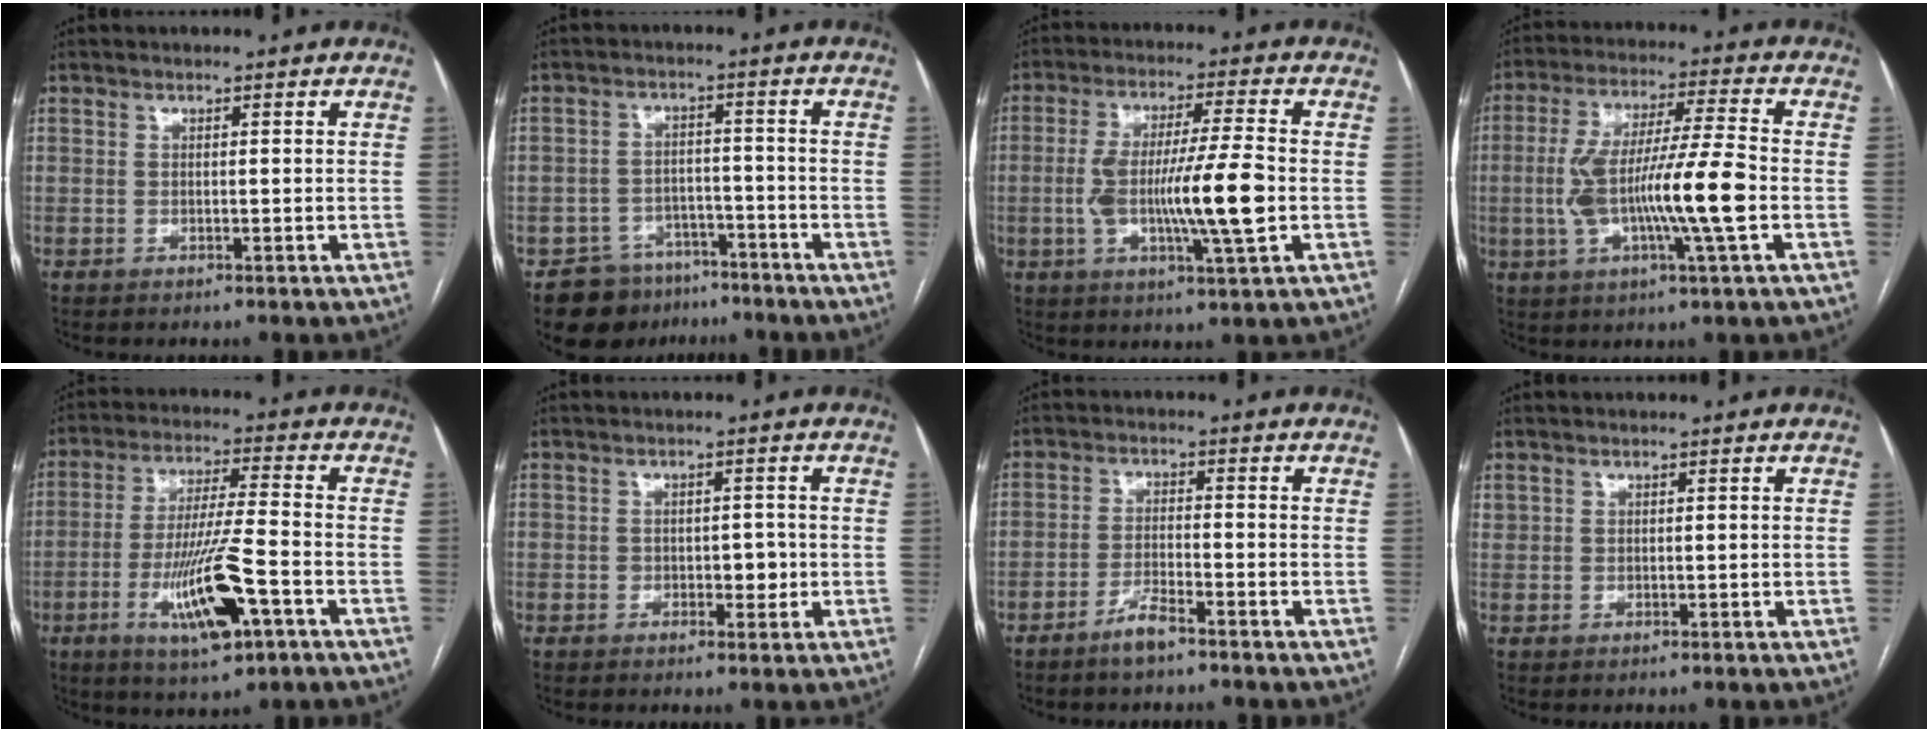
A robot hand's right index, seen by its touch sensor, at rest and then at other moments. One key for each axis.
{"total": 8.6, "fx": -6.7, "fy": 5.3, "fz": 1.2, "tx": -0.012, "ty": 0.019, "tz": -0.102}
{"total": 12.7, "fx": -1.9, "fy": 0.6, "fz": 12.6, "tx": -0.233, "ty": -0.002, "tz": -0.034}
{"total": 14.2, "fx": -2.4, "fy": 0.4, "fz": 14.0, "tx": -0.269, "ty": 0.003, "tz": -0.045}
{"total": 12.9, "fx": -5.0, "fy": 1.3, "fz": 11.9, "tx": -0.226, "ty": -0.015, "tz": -0.084}
{"total": 3.0, "fx": -0.5, "fy": 1.9, "fz": 2.3, "tx": -0.025, "ty": 0.005, "tz": -0.002}
{"total": 3.8, "fx": -2.9, "fy": 0.4, "fz": 2.3, "tx": -0.045, "ty": -0.001, "tz": -0.056}
{"total": 0.9, "fx": 0.6, "fy": 0.5, "fz": 0.4, "tx": -0.007, "ty": 0.007, "tz": 0.015}